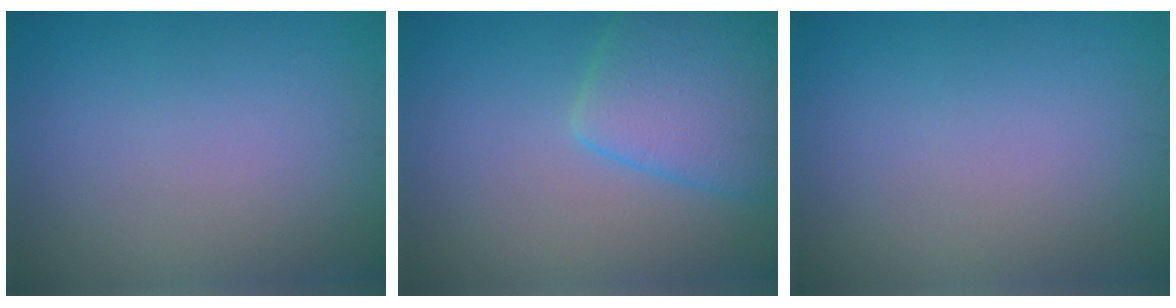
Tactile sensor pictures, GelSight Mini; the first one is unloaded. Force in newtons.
{"total": 5.7, "press": 5.7, "slide": 0.4}
{"total": 0.0}